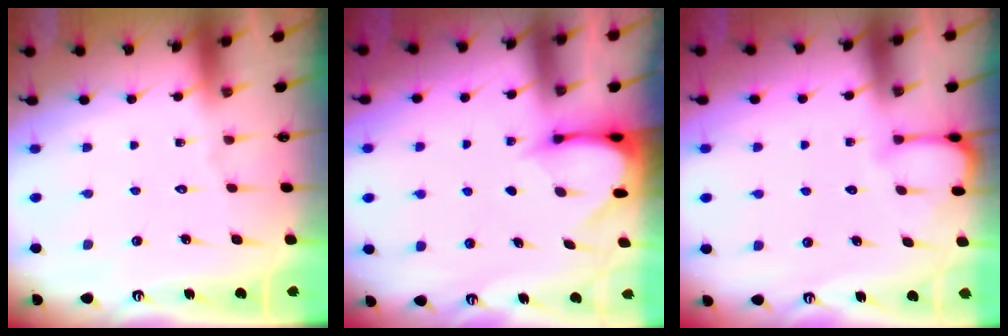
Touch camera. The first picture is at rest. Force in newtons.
{"total": 3.4, "press": 3.4, "slide": 0.3}
{"total": 2.8, "press": 2.8, "slide": 0.1}